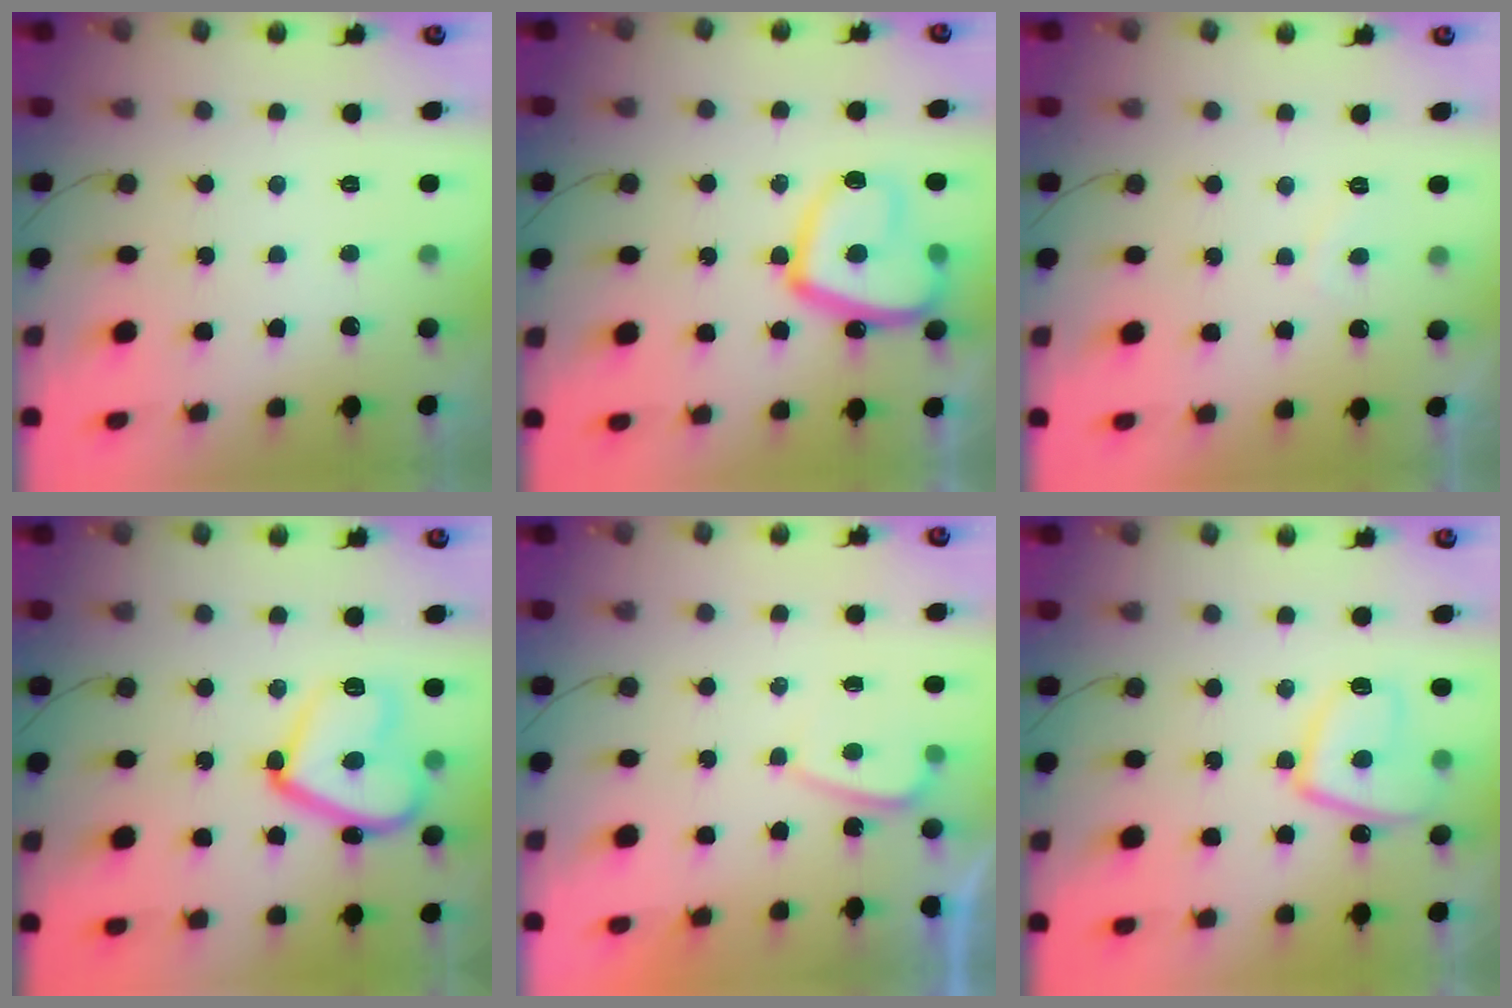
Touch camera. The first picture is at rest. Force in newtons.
{"total": 16.8, "press": 16.7, "slide": 1.8}
{"total": 1.3, "press": 1.1, "slide": 0.7}
{"total": 16.4, "press": 16.3, "slide": 1.4}
{"total": 1.1, "press": 1.0, "slide": 0.5}
{"total": 10.6, "press": 10.5, "slide": 1.2}